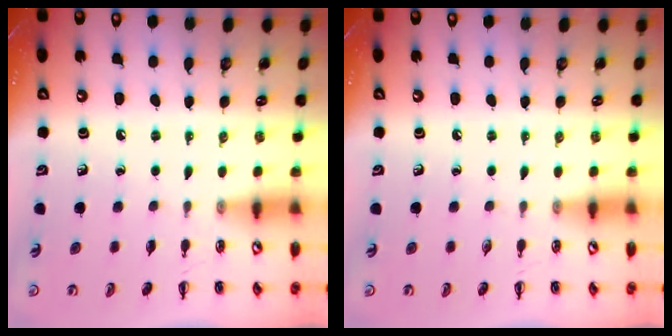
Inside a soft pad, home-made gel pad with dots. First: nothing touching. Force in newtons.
{"total": 0.0}